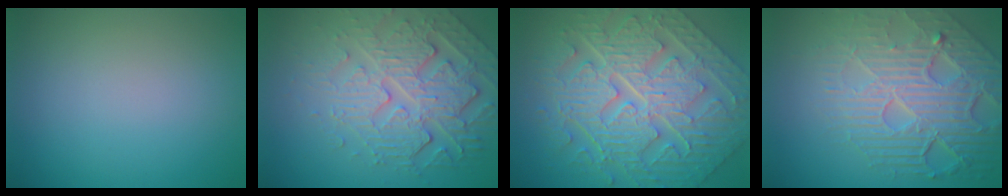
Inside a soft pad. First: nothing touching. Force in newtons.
{"total": 6.8, "press": 5.1, "slide": 4.4}
{"total": 10.9, "press": 7.7, "slide": 7.8}
{"total": 8.8, "press": 5.9, "slide": 6.5}